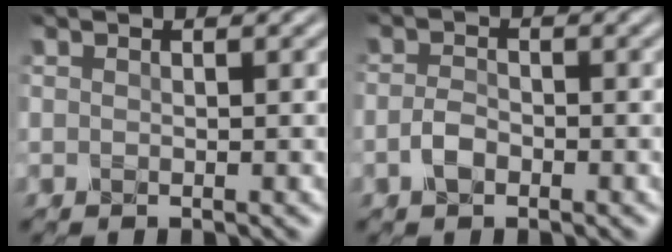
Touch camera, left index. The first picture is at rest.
{"total": 1.9, "force": [-1.2, 1.0, 1.0], "torque": [-0.023, -0.002, -0.031]}